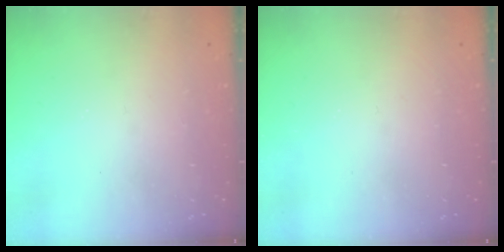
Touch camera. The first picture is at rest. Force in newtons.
{"total": 0.0}